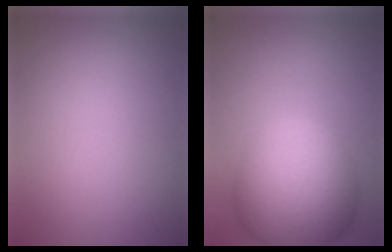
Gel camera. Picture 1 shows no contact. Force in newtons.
{"total": 11.9, "press": 11.9, "slide": 0.6}